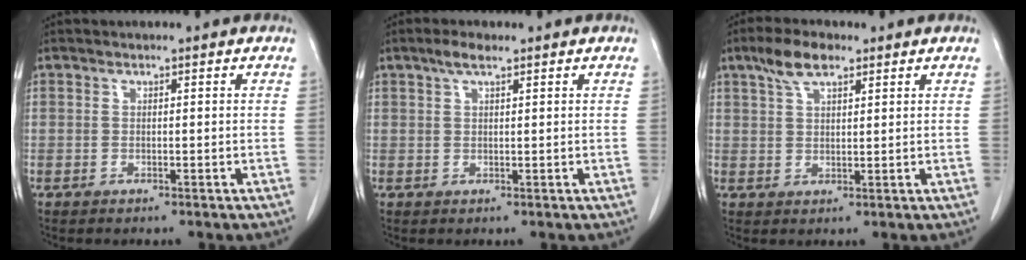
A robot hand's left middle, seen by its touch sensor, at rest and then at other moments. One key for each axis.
{"total": 2.5, "fx": 1.7, "fy": 0.5, "fz": 1.7, "tx": -0.038, "ty": 0.008, "tz": 0.032}
{"total": 5.3, "fx": 3.5, "fy": 1.9, "fz": 3.5, "tx": -0.074, "ty": 0.012, "tz": 0.068}